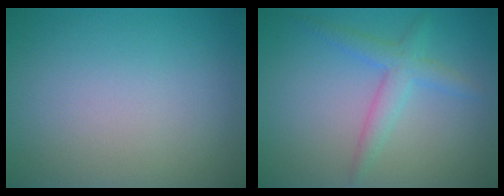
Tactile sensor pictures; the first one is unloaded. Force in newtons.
{"total": 2.6, "press": 2.6, "slide": 0.1}